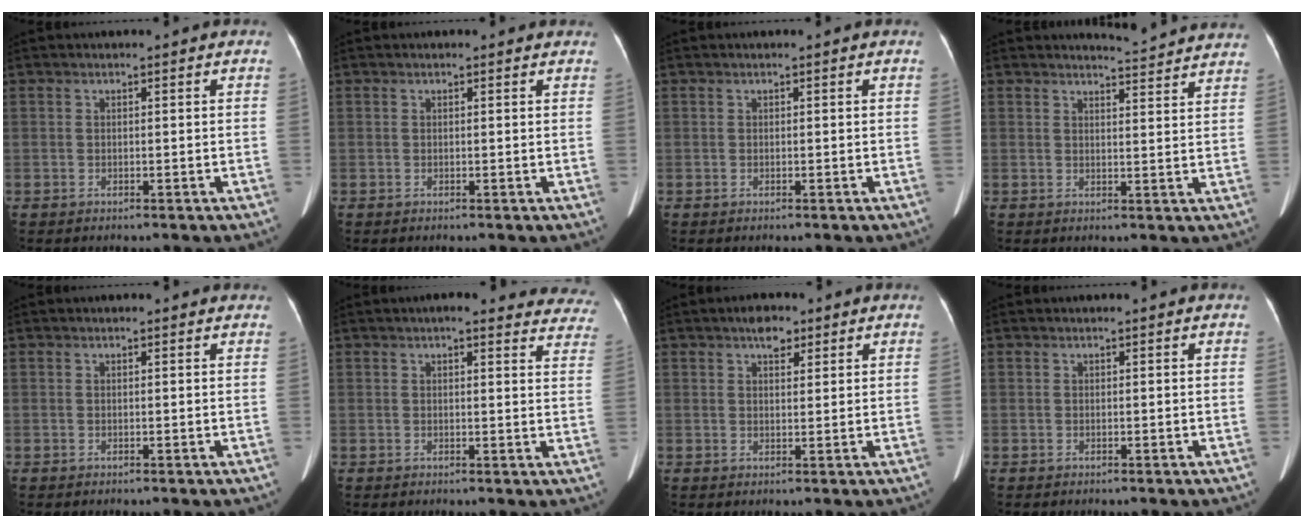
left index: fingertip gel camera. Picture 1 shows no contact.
{"total": 1.1, "force": [1.0, 0.4, 0.3], "torque": [-0.013, 0.002, 0.003]}
{"total": 0.0}
{"total": 7.0, "force": [6.9, -0.2, 0.7], "torque": [-0.020, -0.010, 0.070]}
{"total": 1.1, "force": [1.1, 0.3, 0.3], "torque": [-0.013, 0.003, 0.004]}
{"total": 15.8, "force": [14.4, 3.6, 5.3], "torque": [-0.023, -0.018, 0.133]}
{"total": 3.0, "force": [1.9, 1.4, 1.8], "torque": [-0.033, 0.007, 0.029]}
{"total": 0.0}